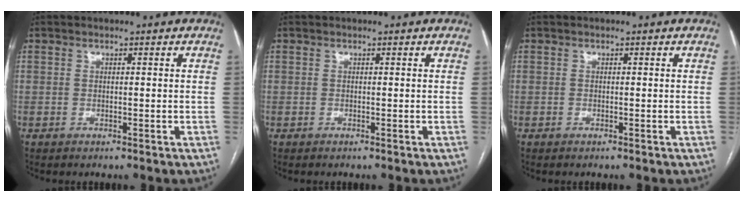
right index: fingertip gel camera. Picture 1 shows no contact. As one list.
[{"total": 0.0}, {"total": 0.0}]